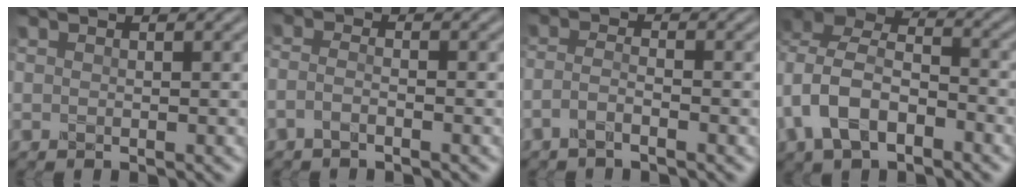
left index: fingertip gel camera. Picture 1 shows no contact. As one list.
[{"total": 1.4, "force": [-1.0, 0.3, 0.9], "torque": [-0.022, 0.002, -0.028]}, {"total": 1.7, "force": [-1.2, 0.3, 1.2], "torque": [-0.026, 0.005, -0.032]}, {"total": 8.1, "force": [-2.4, 5.5, 5.4], "torque": [-0.112, 0.006, -0.053]}]